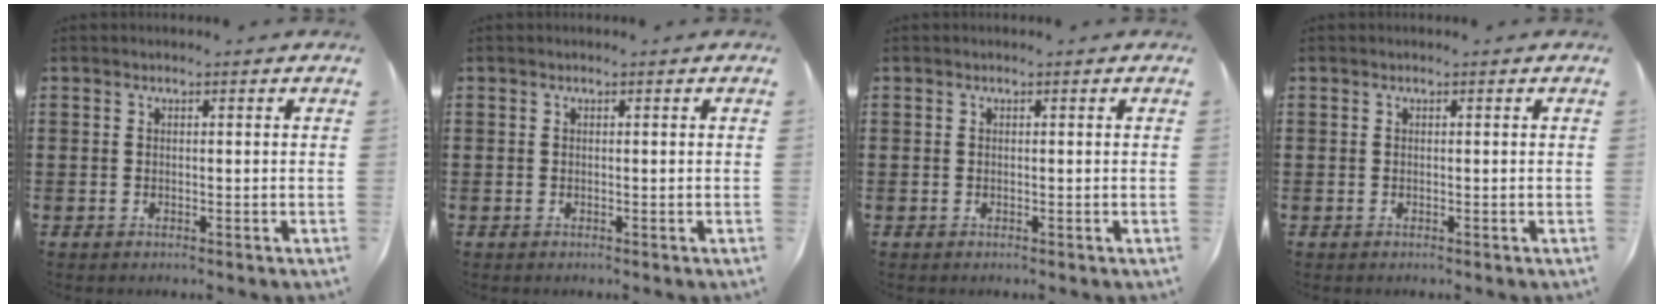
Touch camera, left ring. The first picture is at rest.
{"total": 0.0}
{"total": 0.0}
{"total": 0.0}